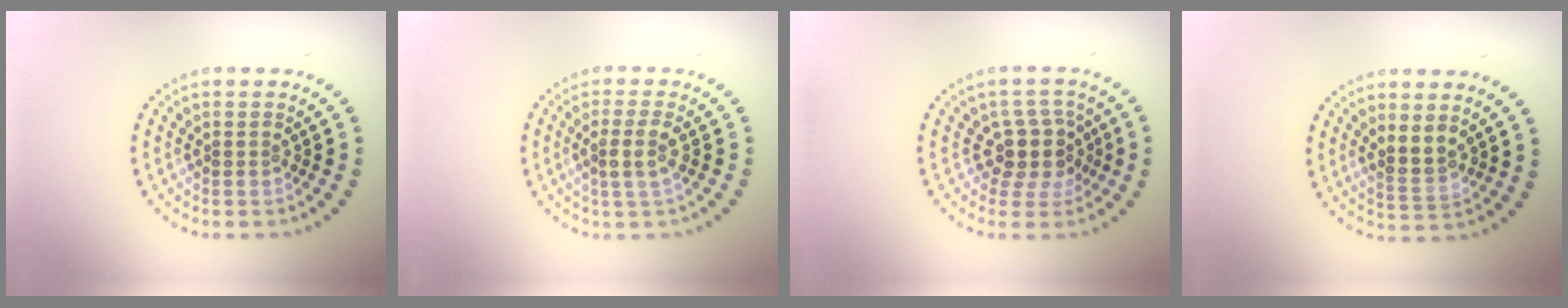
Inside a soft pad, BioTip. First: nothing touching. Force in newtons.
{"total": 1.8, "press": 1.7, "slide": 0.6}
{"total": 3.4, "press": 2.8, "slide": 2.0}
{"total": 2.4, "press": 2.2, "slide": 1.0}